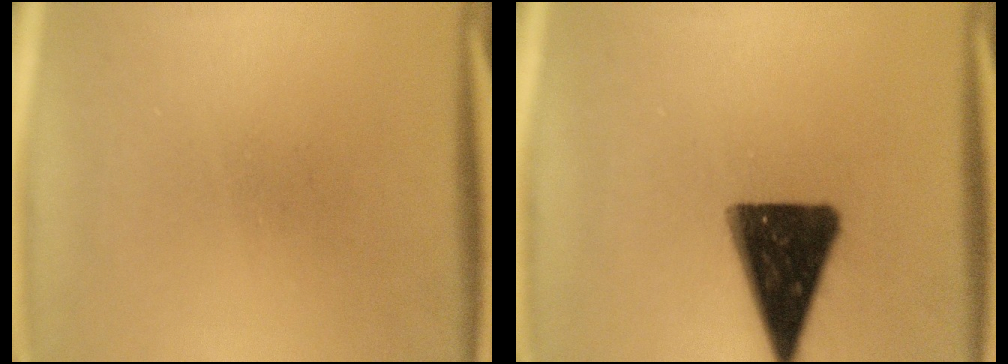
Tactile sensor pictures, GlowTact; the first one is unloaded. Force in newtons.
{"total": 15.2}